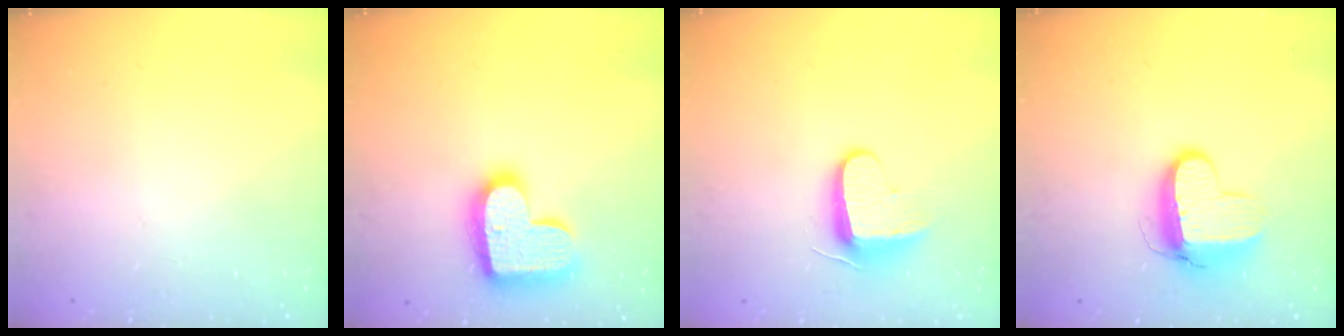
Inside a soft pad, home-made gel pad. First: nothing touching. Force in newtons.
{"total": 17.6, "press": 17.5, "slide": 1.0}
{"total": 8.7, "press": 8.6, "slide": 0.9}
{"total": 9.9, "press": 9.9, "slide": 0.9}